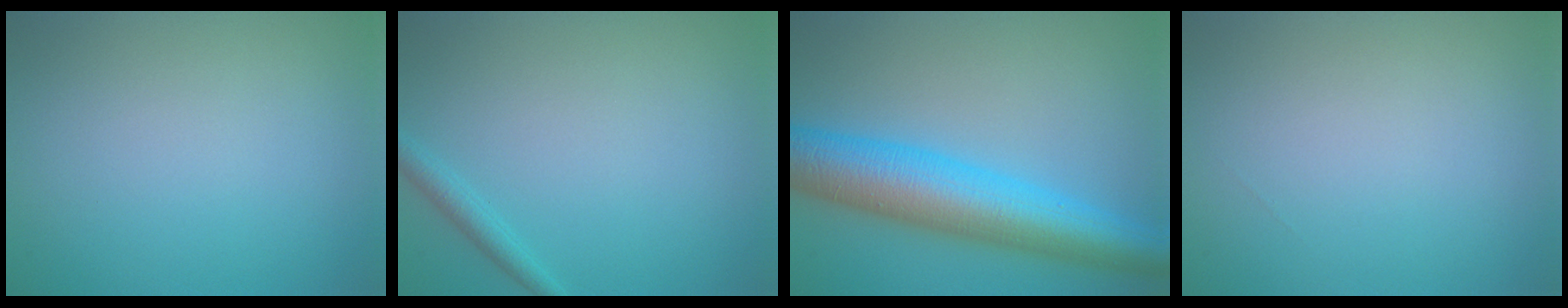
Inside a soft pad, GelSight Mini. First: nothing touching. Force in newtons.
{"total": 1.4, "press": 1.4, "slide": 0.1}
{"total": 9.4, "press": 9.4, "slide": 0.0}
{"total": 0.0}